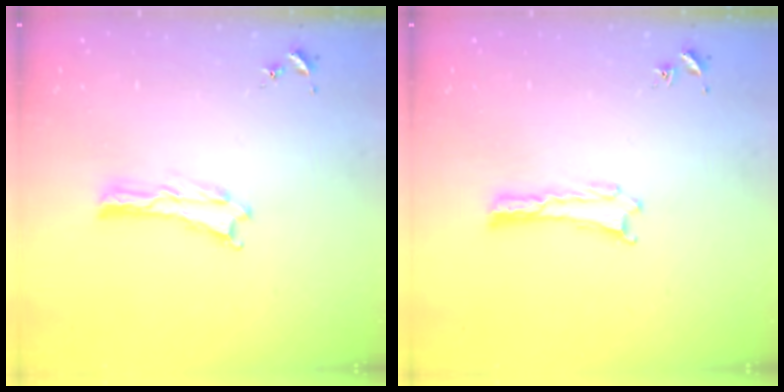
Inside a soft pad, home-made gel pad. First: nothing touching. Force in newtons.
{"total": 0.0}